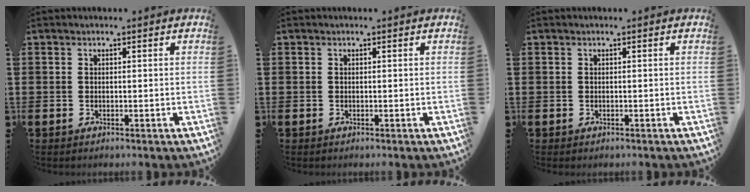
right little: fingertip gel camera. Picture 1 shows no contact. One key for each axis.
{"total": 0.0}
{"total": 0.0}